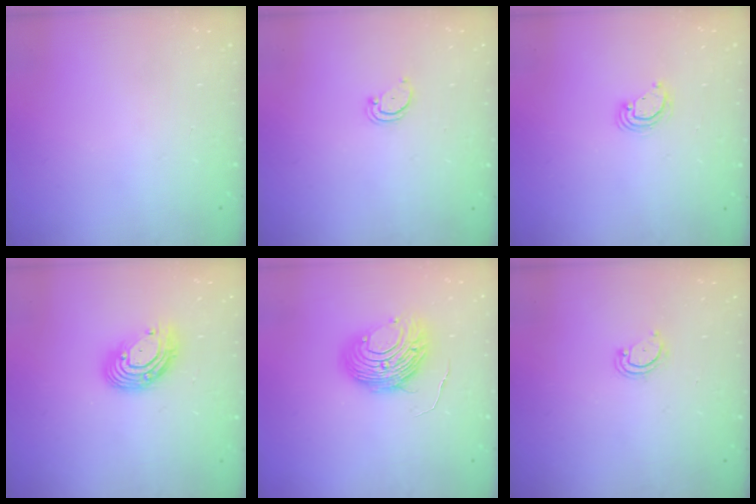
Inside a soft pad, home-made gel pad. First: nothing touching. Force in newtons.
{"total": 2.5, "press": 2.5, "slide": 0.3}
{"total": 3.7, "press": 3.7, "slide": 0.3}
{"total": 11.1, "press": 11.1, "slide": 0.7}
{"total": 10.9, "press": 10.8, "slide": 1.1}
{"total": 4.1, "press": 4.0, "slide": 0.4}